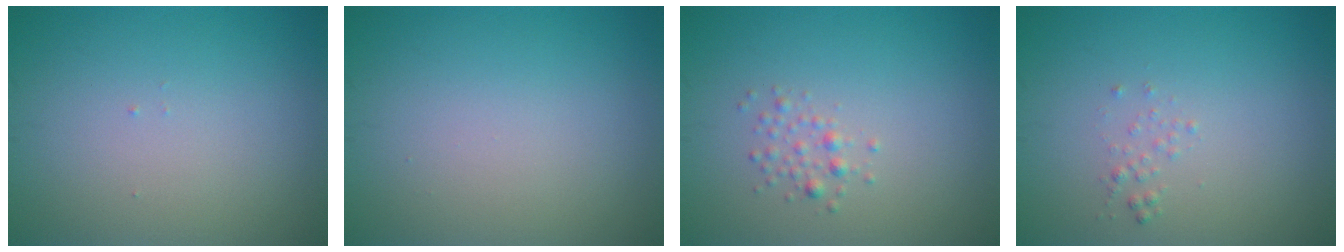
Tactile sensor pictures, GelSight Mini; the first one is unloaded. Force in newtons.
{"total": 0.0}
{"total": 1.2, "press": 1.2, "slide": 0.1}
{"total": 0.8, "press": 0.8, "slide": 0.1}